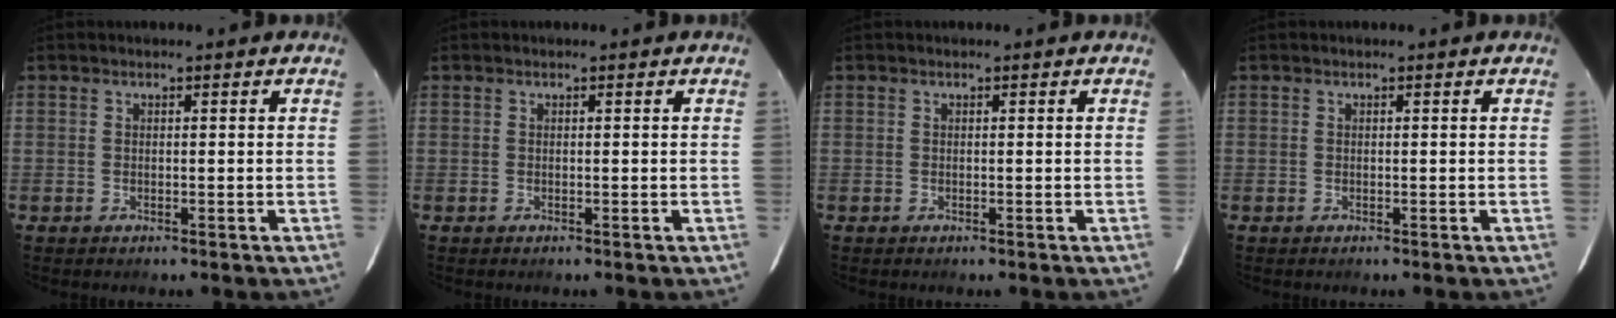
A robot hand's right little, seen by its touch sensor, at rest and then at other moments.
{"total": 0.0}
{"total": 0.0}
{"total": 0.0}